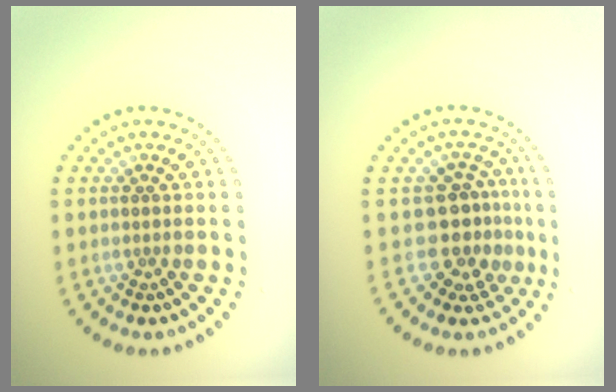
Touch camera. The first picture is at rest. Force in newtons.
{"total": 3.2, "press": 2.4, "slide": 2.1}